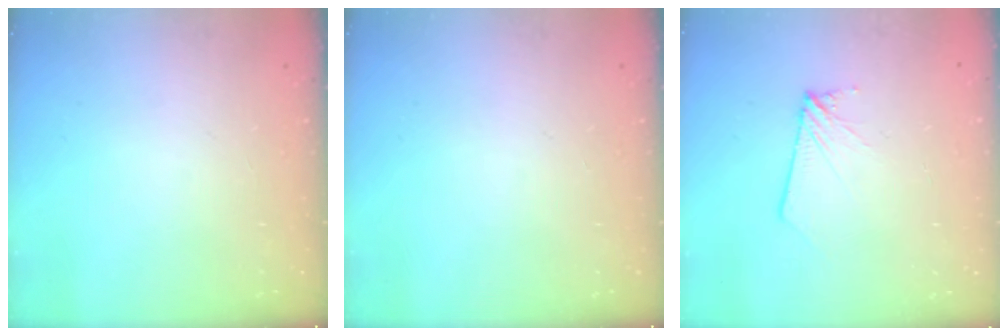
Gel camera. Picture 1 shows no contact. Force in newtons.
{"total": 0.0}
{"total": 2.6, "press": 2.6, "slide": 0.2}